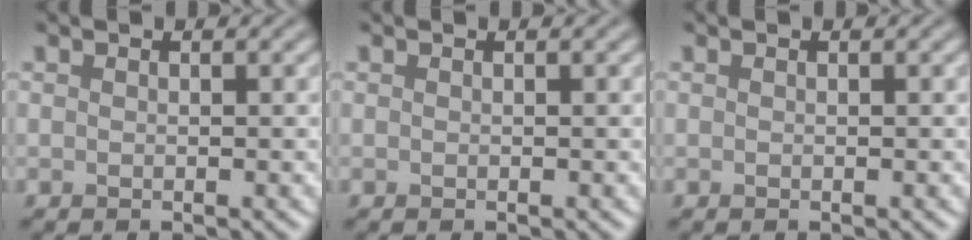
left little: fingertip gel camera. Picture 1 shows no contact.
{"total": 0.0}
{"total": 0.0}